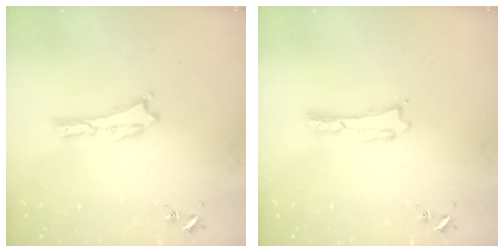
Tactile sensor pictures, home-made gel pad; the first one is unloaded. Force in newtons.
{"total": 0.0}